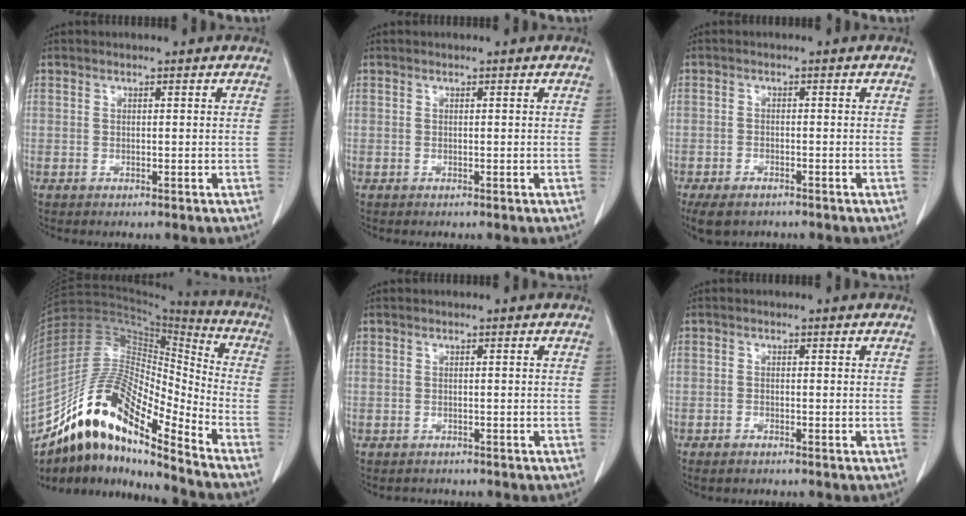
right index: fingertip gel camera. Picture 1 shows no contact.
{"total": 0.0}
{"total": 5.8, "force": [-4.4, 2.6, 2.8], "torque": [-0.045, -0.007, -0.067]}
{"total": 18.4, "force": [-13.4, 3.8, 11.9], "torque": [-0.226, 0.028, -0.242]}
{"total": 1.3, "force": [-1.1, 0.7, 0.0], "torque": [-0.004, 0.000, -0.018]}
{"total": 1.4, "force": [-1.2, 0.4, 0.6], "torque": [-0.012, -0.002, -0.018]}